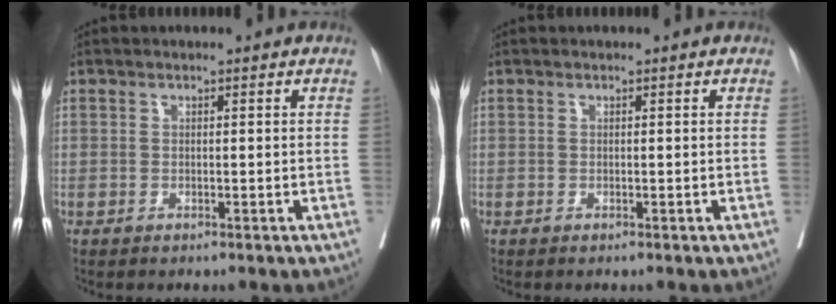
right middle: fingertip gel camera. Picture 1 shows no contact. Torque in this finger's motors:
{"motor_torque": [0.00, 0.00, 0.00, 0.00]}